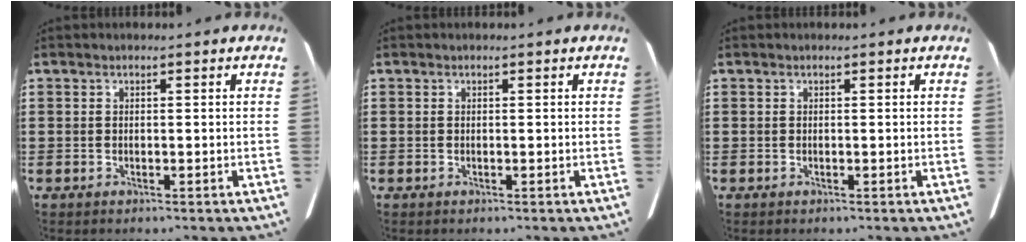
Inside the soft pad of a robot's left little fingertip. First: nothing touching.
{"total": 0.0}
{"total": 0.0}